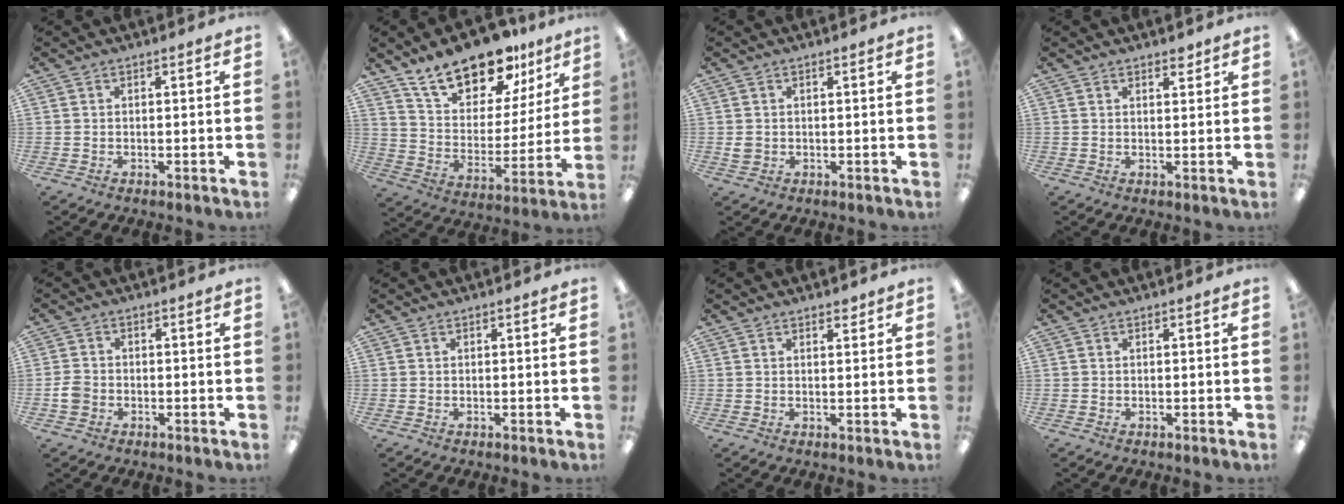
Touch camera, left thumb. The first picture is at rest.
{"total": 18.9, "force": [15.1, 8.2, 7.9], "torque": [-0.139, -0.101, 0.267]}
{"total": 1.9, "force": [0.3, 1.6, 0.9], "torque": [-0.010, 0.001, 0.004]}
{"total": 2.3, "force": [1.9, 0.8, 0.9], "torque": [-0.004, -0.008, 0.032]}
{"total": 3.3, "force": [-1.1, 2.7, 1.6], "torque": [-0.033, 0.005, -0.022]}
{"total": 0.0}
{"total": 1.9, "force": [1.6, 0.7, 0.7], "torque": [0.000, -0.008, 0.026]}
{"total": 0.0}